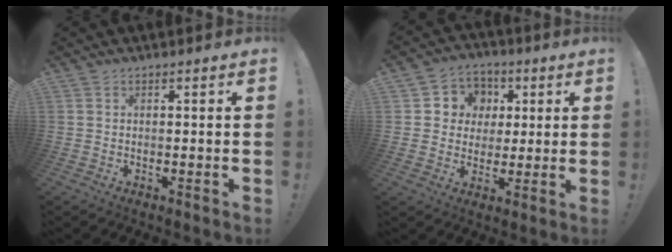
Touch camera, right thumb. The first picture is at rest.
{"total": 8.7, "force": [0.8, 8.4, 2.2], "torque": [-0.029, 0.000, 0.023]}